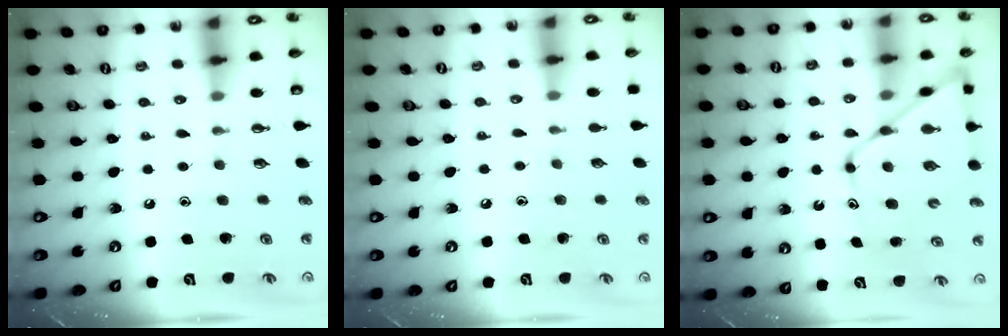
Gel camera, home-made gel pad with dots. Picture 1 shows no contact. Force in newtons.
{"total": 6.0, "press": 6.0, "slide": 0.6}
{"total": 15.0, "press": 14.9, "slide": 1.5}